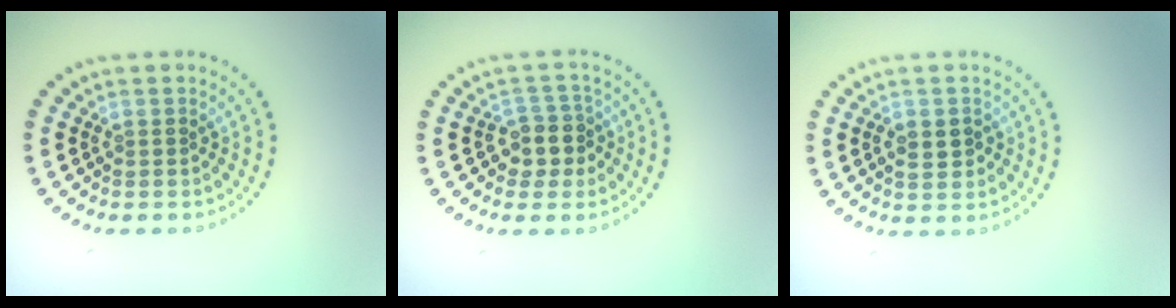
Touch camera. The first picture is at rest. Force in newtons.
{"total": 2.7, "press": 2.5, "slide": 1.2}
{"total": 2.2, "press": 2.2, "slide": 0.2}